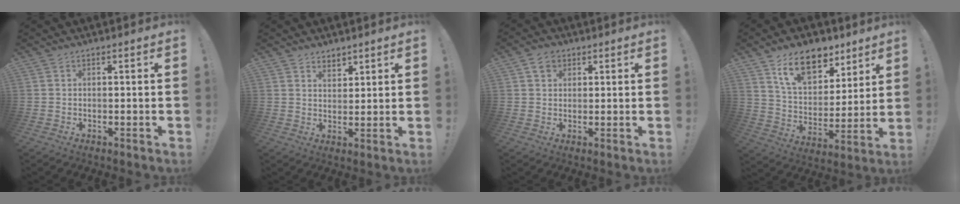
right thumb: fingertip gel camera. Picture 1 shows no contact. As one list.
[{"total": 3.6, "force": [3.0, 2.0, 0.4], "torque": [-0.003, -0.020, 0.055]}, {"total": 4.1, "force": [2.1, 3.1, 1.7], "torque": [-0.019, -0.002, 0.038]}, {"total": 16.4, "force": [10.5, 9.5, 8.3], "torque": [-0.132, -0.053, 0.191]}]